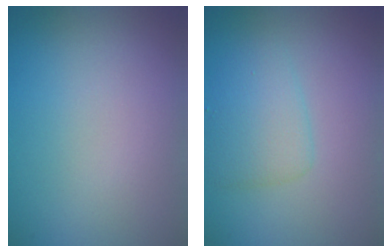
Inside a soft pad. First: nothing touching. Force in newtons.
{"total": 2.8, "press": 2.8, "slide": 0.1}